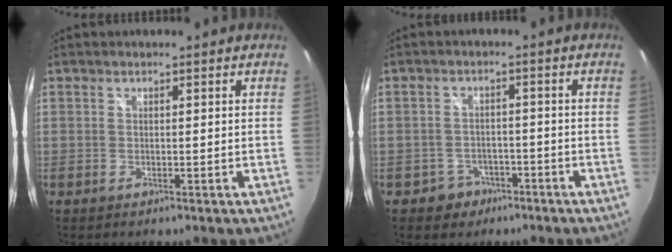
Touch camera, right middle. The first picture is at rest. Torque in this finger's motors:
{"motor_torque": [0.18, -0.19, 0.02, 0.01]}